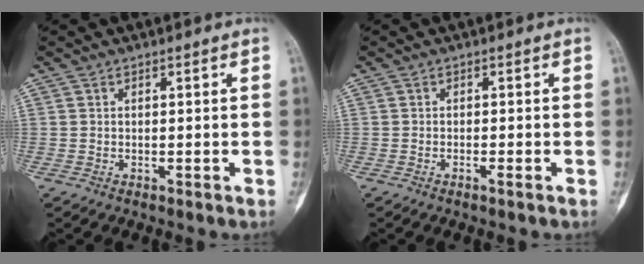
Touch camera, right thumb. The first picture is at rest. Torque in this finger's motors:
{"motor_torque": [-0.37, -0.03, -0.17, -0.05, 0.03]}